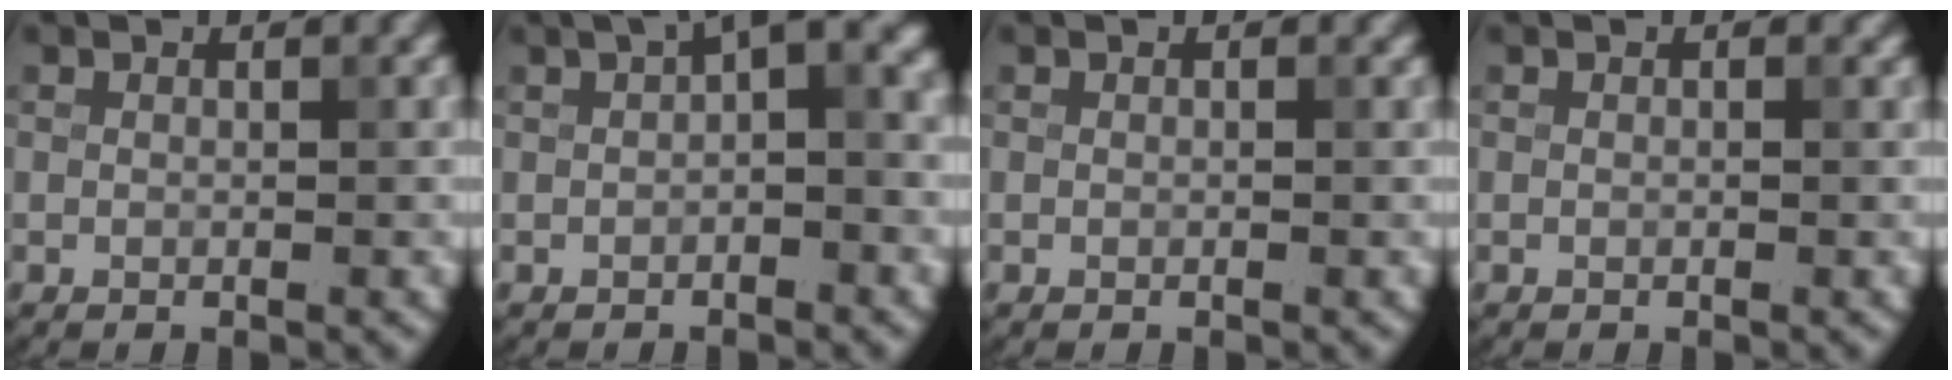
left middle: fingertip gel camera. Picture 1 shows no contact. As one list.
[{"total": 4.3, "force": [1.1, 1.6, 3.8], "torque": [-0.039, 0.017, 0.006]}, {"total": 0.0}, {"total": 0.0}]